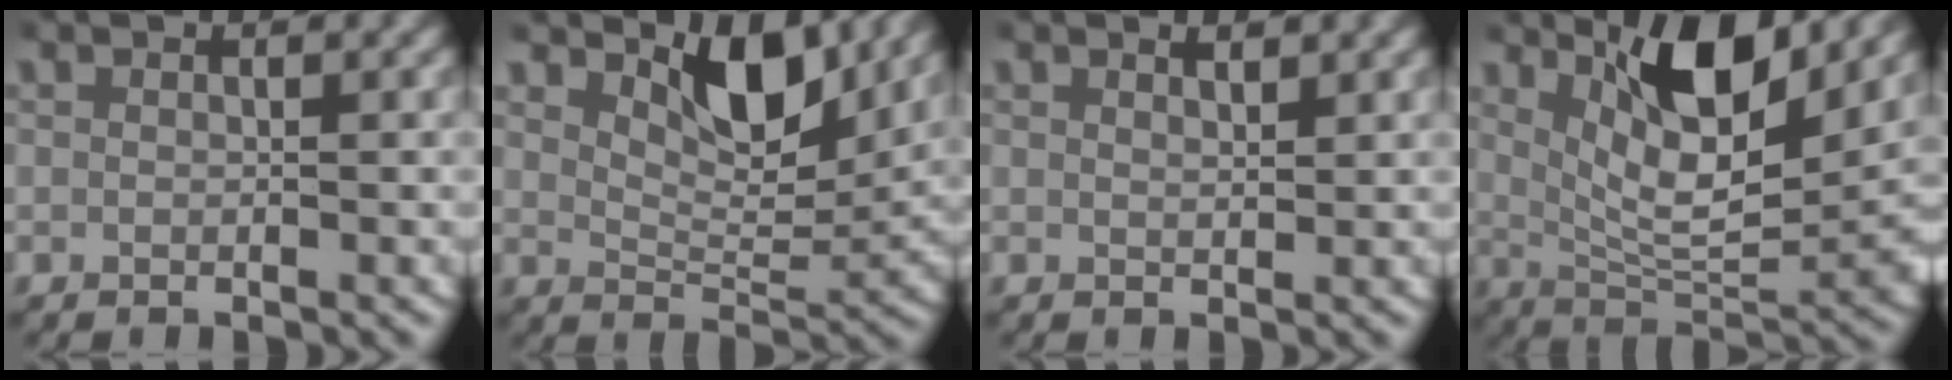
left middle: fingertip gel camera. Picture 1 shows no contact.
{"total": 6.2, "force": [4.3, 2.1, 4.0], "torque": [-0.069, -0.012, 0.071]}
{"total": 1.3, "force": [1.1, 0.1, 0.5], "torque": [-0.006, -0.005, 0.021]}
{"total": 9.4, "force": [4.0, 3.5, 7.8], "torque": [-0.123, -0.007, 0.064]}